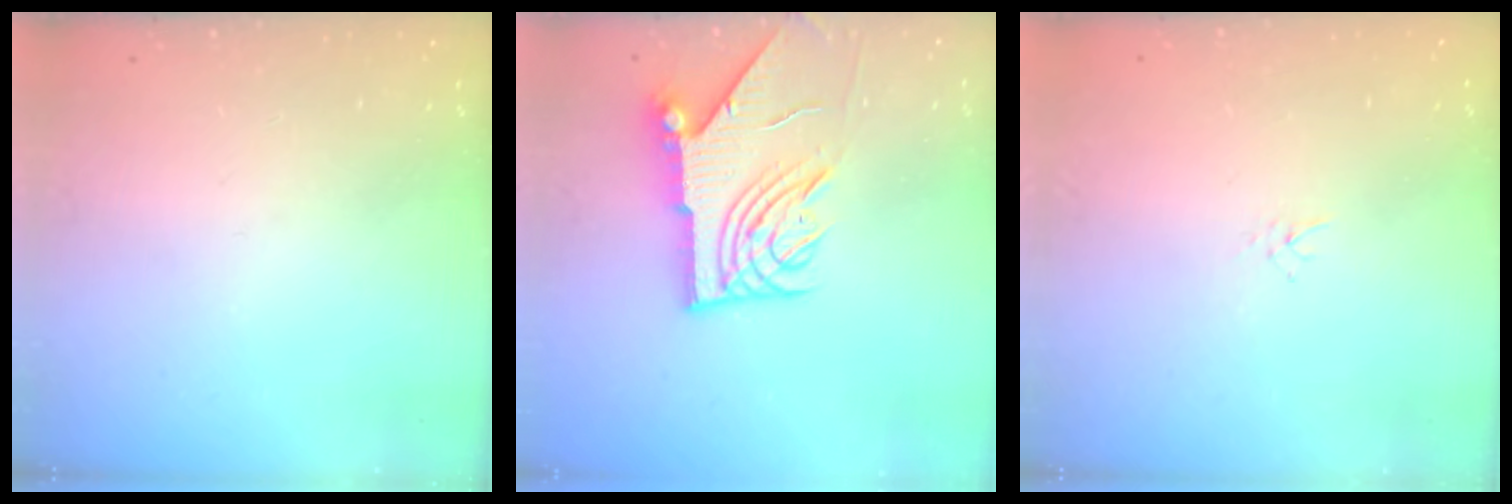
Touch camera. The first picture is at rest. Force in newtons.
{"total": 10.2, "press": 10.1, "slide": 1.1}
{"total": 2.0, "press": 2.0, "slide": 0.3}